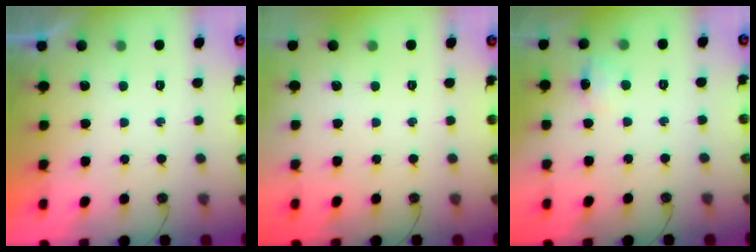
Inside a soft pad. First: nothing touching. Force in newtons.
{"total": 0.0}
{"total": 6.9, "press": 6.8, "slide": 1.0}